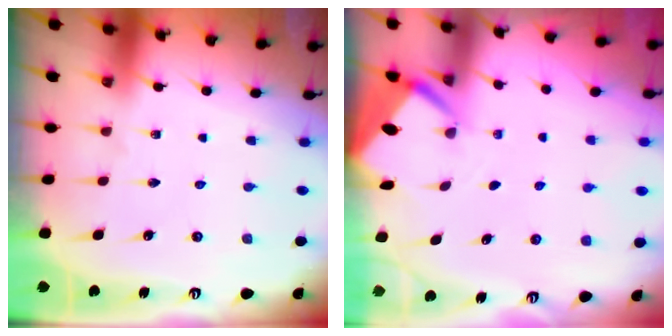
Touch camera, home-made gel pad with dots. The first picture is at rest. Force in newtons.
{"total": 2.5, "press": 2.5, "slide": 0.3}